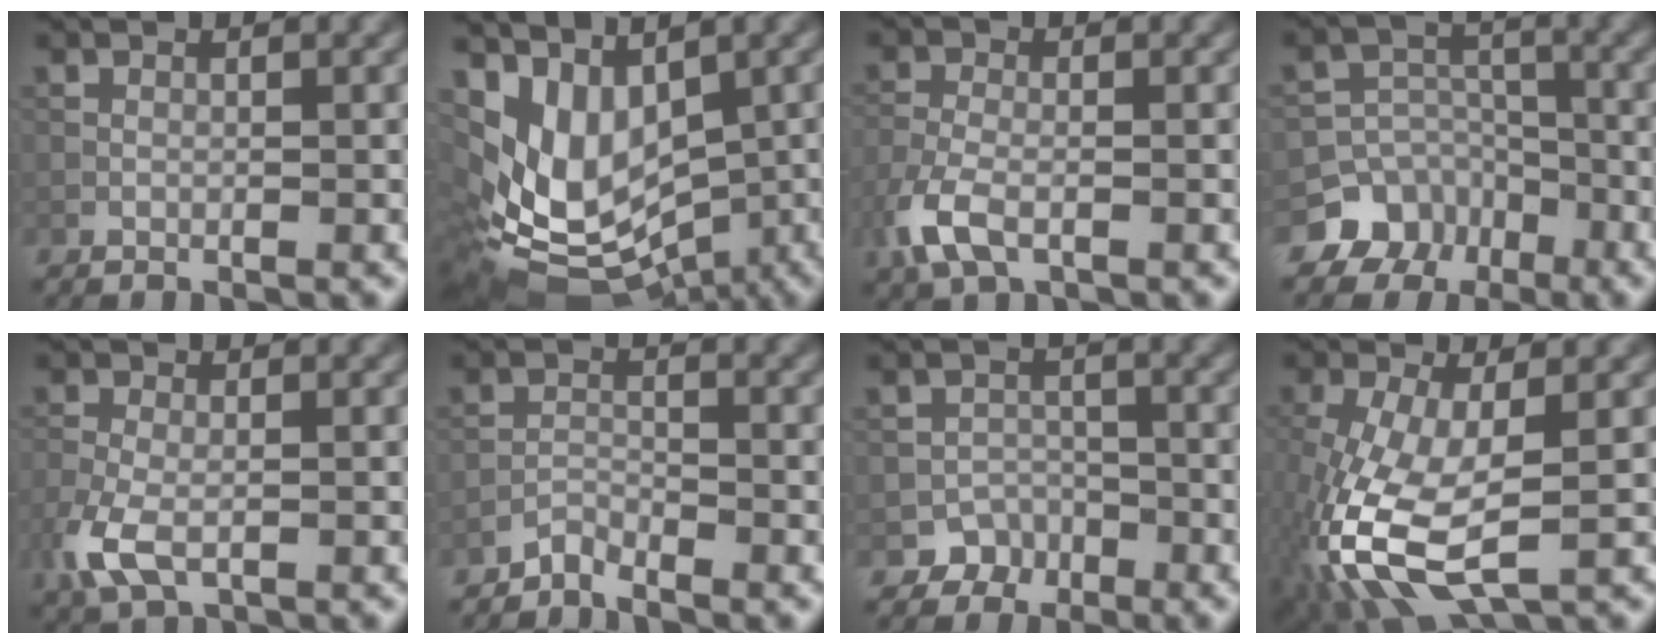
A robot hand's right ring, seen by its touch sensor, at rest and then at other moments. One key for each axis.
{"total": 9.4, "fx": 0.8, "fy": 6.1, "fz": 7.1, "tx": -0.129, "ty": -0.023, "tz": 0.027}
{"total": 3.9, "fx": -1.9, "fy": 1.9, "fz": 2.8, "tx": -0.072, "ty": -0.007, "tz": -0.045}
{"total": 8.7, "fx": -5.5, "fy": 6.6, "fz": 0.8, "tx": 0.000, "ty": -0.009, "tz": -0.107}
{"total": 4.3, "fx": -1.7, "fy": 2.3, "fz": 3.2, "tx": -0.084, "ty": -0.011, "tz": -0.038}
{"total": 1.5, "fx": -1.5, "fy": 0.3, "fz": 0.2, "tx": -0.003, "ty": 0.007, "tz": -0.031}
{"total": 2.8, "fx": -1.9, "fy": 2.1, "fz": -0.1, "tx": 0.024, "ty": 0.005, "tz": -0.025}
{"total": 10.4, "fx": -2.9, "fy": 4.8, "fz": 8.8, "tx": -0.223, "ty": -0.022, "tz": -0.054}